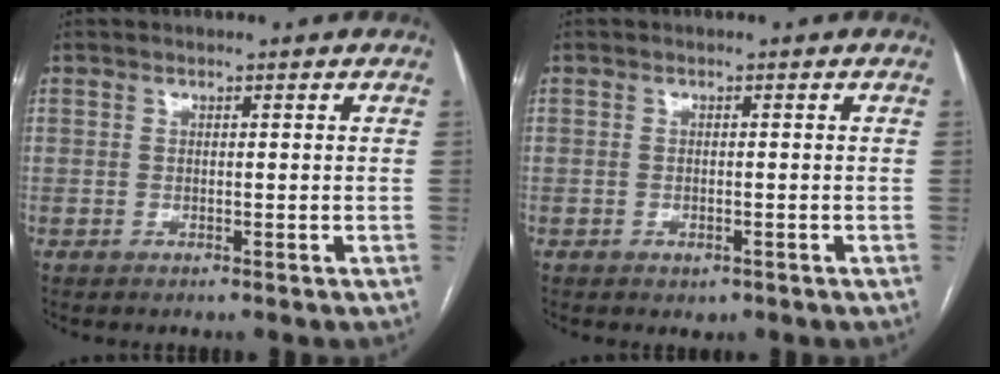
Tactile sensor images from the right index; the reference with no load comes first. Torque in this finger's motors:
{"motor_torque": [0.53, -0.21, 0.05, 0.01]}